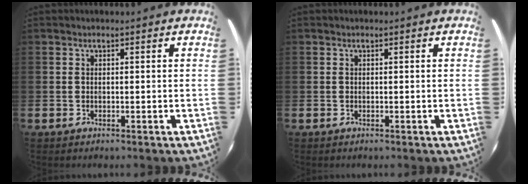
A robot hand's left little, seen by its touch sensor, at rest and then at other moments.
{"total": 0.0}